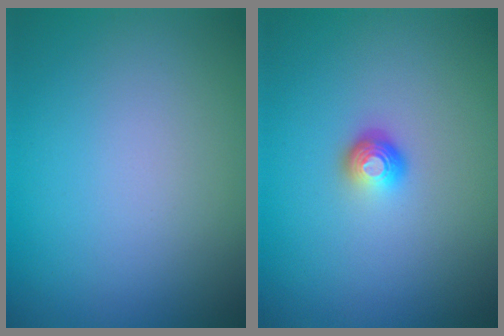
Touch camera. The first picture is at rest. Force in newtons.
{"total": 1.8, "press": 1.1, "slide": 1.5}